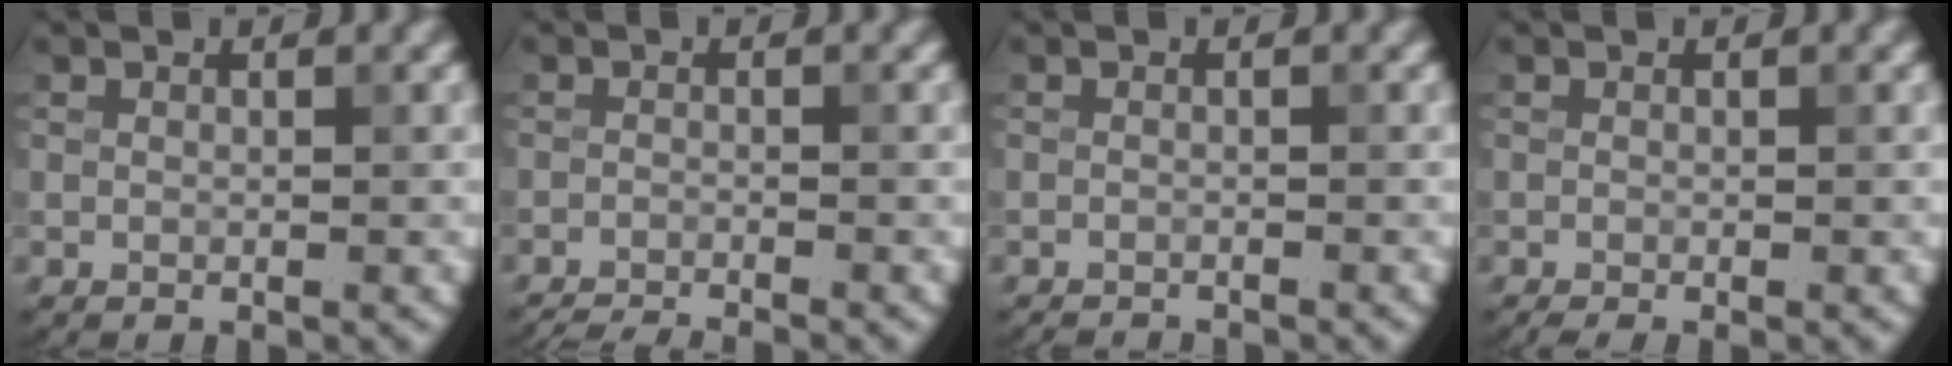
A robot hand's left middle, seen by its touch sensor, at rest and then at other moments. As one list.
[{"total": 3.8, "force": [-3.6, 0.4, 1.2], "torque": [-0.019, -0.016, -0.061]}, {"total": 2.1, "force": [-2.0, 0.2, 0.5], "torque": [-0.001, -0.009, -0.031]}, {"total": 1.0, "force": [-0.6, 0.2, 0.7], "torque": [-0.011, -0.007, -0.012]}]